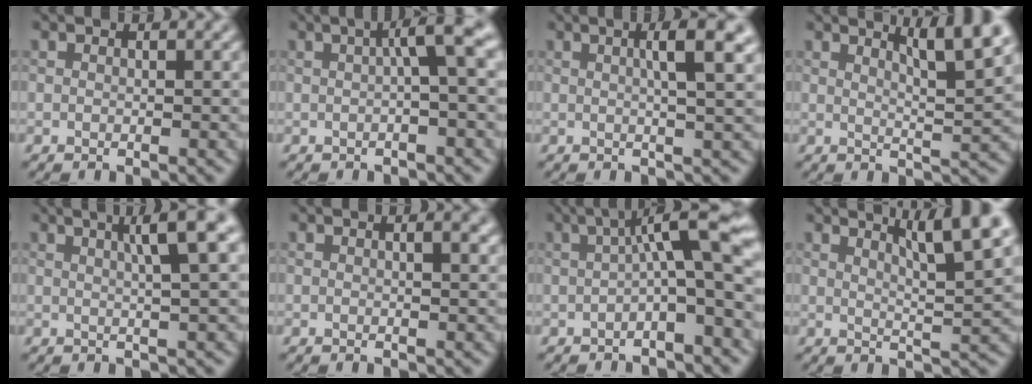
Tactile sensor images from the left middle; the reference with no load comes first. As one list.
[{"total": 3.8, "force": [0.5, 0.6, 3.8], "torque": [-0.051, 0.016, 0.005]}, {"total": 4.6, "force": [1.3, 0.8, 4.4], "torque": [-0.058, 0.010, 0.016]}, {"total": 5.8, "force": [3.5, 0.9, 4.6], "torque": [-0.056, 0.005, 0.054]}, {"total": 5.0, "force": [1.8, 0.7, 4.7], "torque": [-0.060, 0.013, 0.025]}, {"total": 1.7, "force": [0.6, 0.5, 1.5], "torque": [-0.016, 0.001, 0.007]}, {"total": 6.8, "force": [0.1, 1.2, 6.7], "torque": [-0.093, 0.022, -0.010]}, {"total": 6.8, "force": [3.9, 1.0, 5.5], "torque": [-0.067, 0.011, 0.060]}]